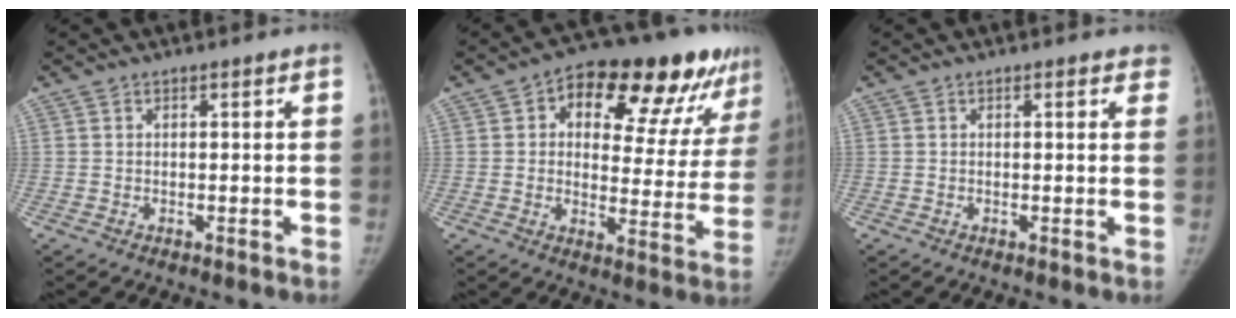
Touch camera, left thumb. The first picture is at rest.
{"total": 21.9, "force": [11.6, 10.6, 15.3], "torque": [-0.155, 0.001, 0.163]}
{"total": 2.7, "force": [1.7, 1.0, 1.9], "torque": [-0.001, 0.003, 0.014]}